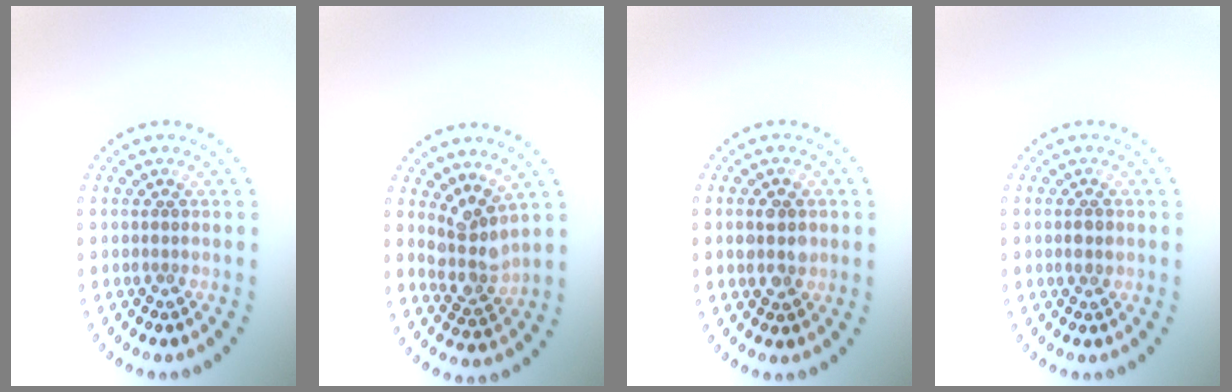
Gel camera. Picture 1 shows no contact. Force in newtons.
{"total": 3.2, "press": 2.4, "slide": 2.1}
{"total": 2.5, "press": 2.5, "slide": 0.2}
{"total": 1.2, "press": 1.2, "slide": 0.1}